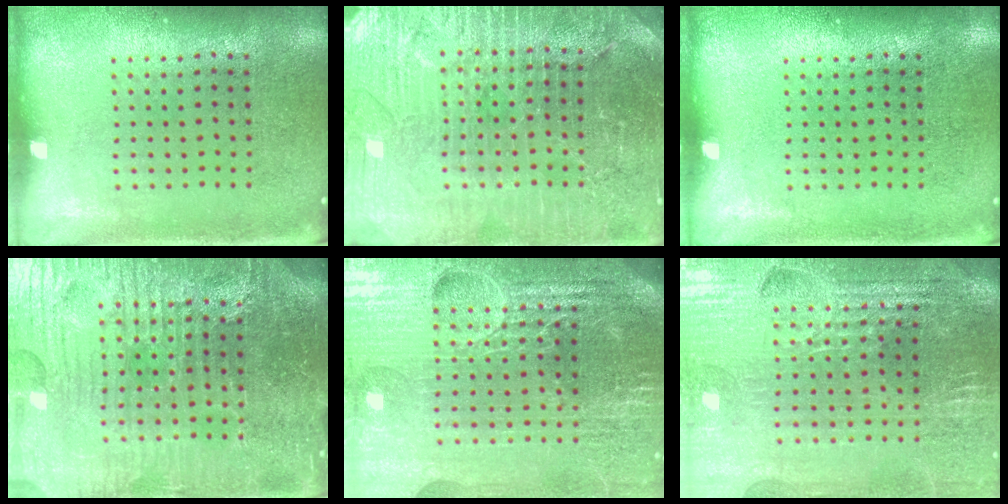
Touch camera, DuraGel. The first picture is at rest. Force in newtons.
{"total": 4.5, "press": 4.2, "slide": 1.5}
{"total": 0.0}
{"total": 5.9, "press": 5.5, "slide": 2.1}
{"total": 6.1, "press": 5.4, "slide": 2.8}
{"total": 3.1, "press": 3.1, "slide": 0.3}